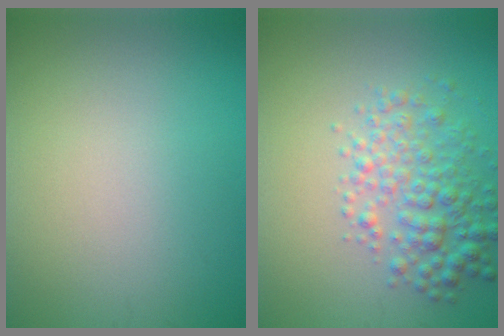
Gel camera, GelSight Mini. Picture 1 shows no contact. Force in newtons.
{"total": 4.4, "press": 4.3, "slide": 0.2}